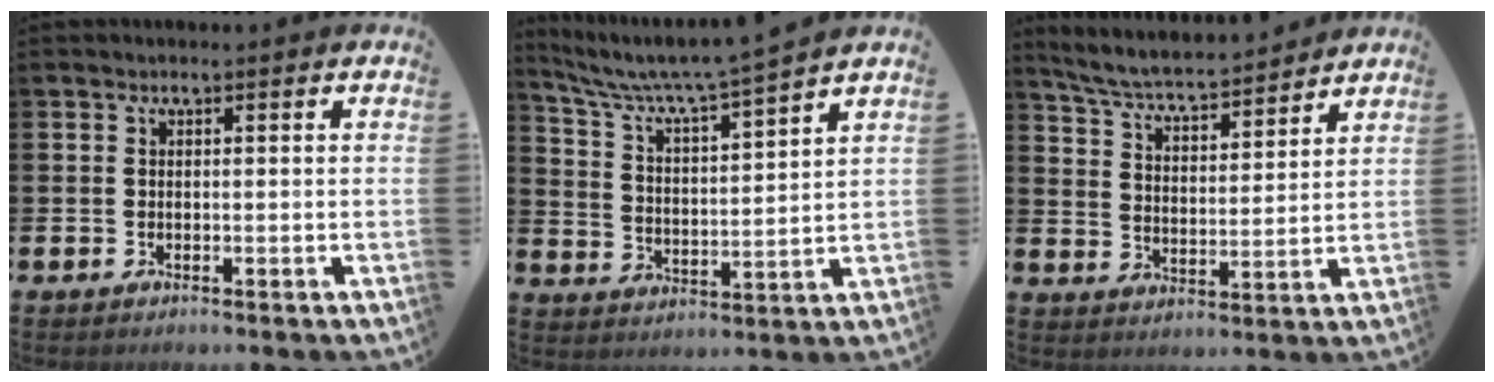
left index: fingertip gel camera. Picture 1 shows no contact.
{"total": 6.4, "force": [6.0, -0.2, 2.2], "torque": [-0.071, -0.048, 0.099]}
{"total": 5.8, "force": [5.6, 0.5, 1.5], "torque": [-0.056, -0.043, 0.094]}